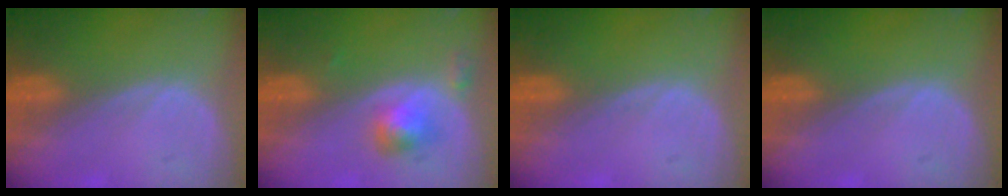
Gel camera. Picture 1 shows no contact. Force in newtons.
{"total": 3.3, "press": 3.3, "slide": 0.2}
{"total": 0.0}
{"total": 0.0}